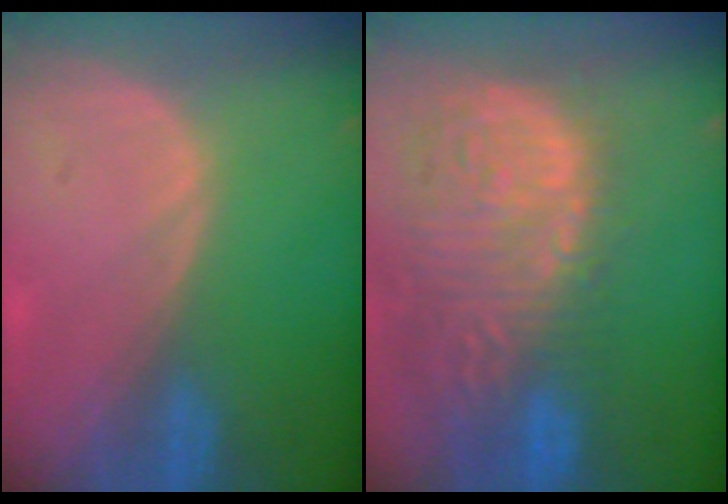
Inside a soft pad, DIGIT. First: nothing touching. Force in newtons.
{"total": 15.3, "press": 12.6, "slide": 8.6}